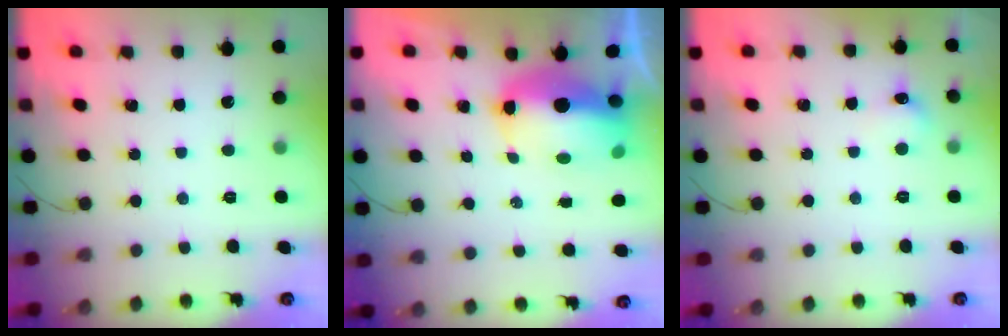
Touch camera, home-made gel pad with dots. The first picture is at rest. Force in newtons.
{"total": 10.2, "press": 10.0, "slide": 2.2}
{"total": 5.8, "press": 5.6, "slide": 1.5}